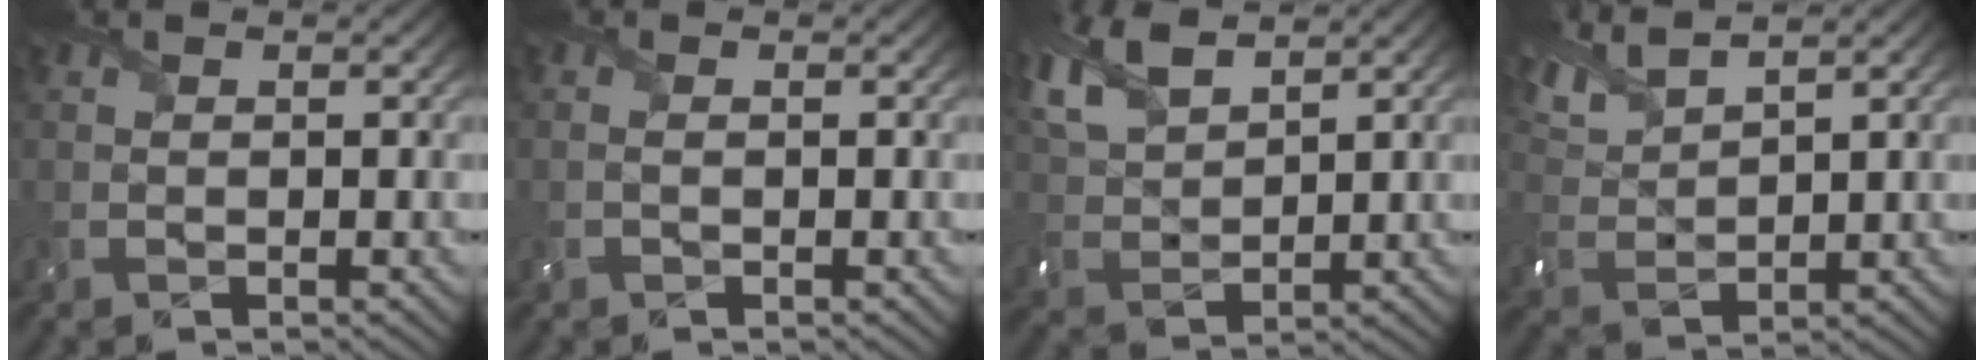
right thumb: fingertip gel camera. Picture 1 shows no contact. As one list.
[{"total": 0.9, "force": [-0.5, 0.3, 0.8], "torque": [-0.020, 0.000, -0.013]}, {"total": 8.4, "force": [5.7, 3.6, 5.1], "torque": [-0.143, 0.016, 0.117]}, {"total": 5.7, "force": [4.8, 1.2, 2.8], "torque": [-0.080, 0.015, 0.102]}]